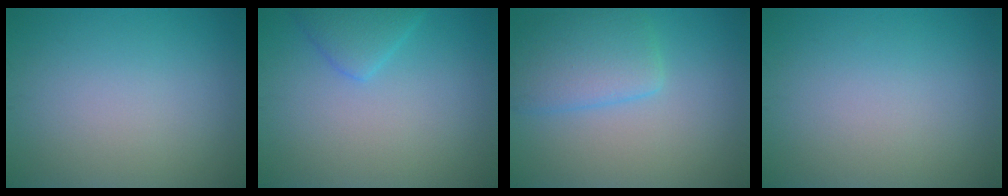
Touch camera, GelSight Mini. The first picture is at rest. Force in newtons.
{"total": 2.3, "press": 2.3, "slide": 0.3}
{"total": 4.3, "press": 4.3, "slide": 0.3}
{"total": 0.0}